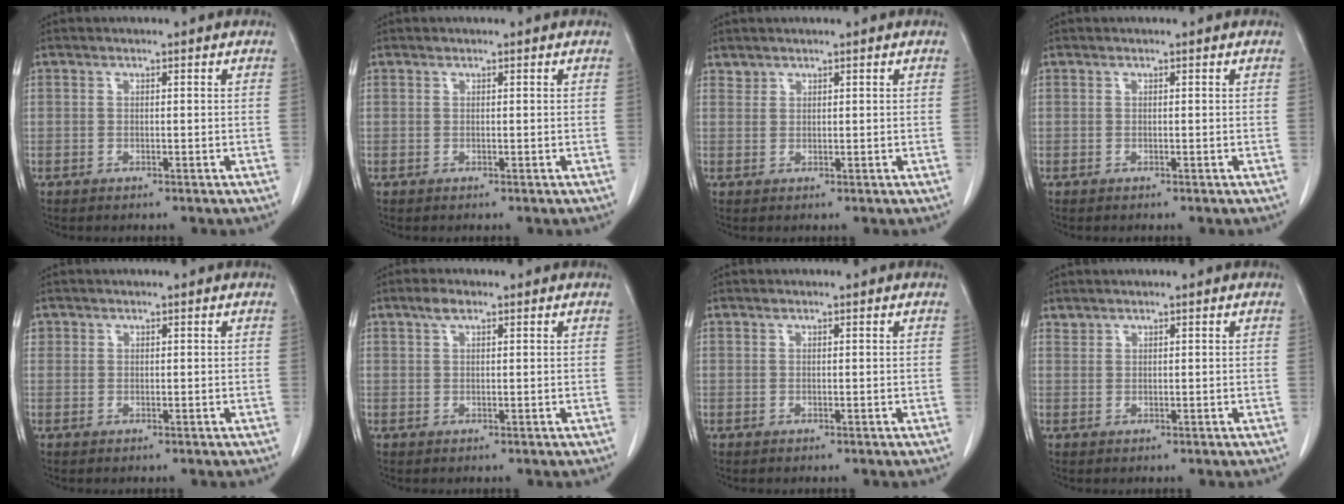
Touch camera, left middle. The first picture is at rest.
{"total": 0.0}
{"total": 0.9, "force": [0.9, 0.2, -0.1], "torque": [0.002, 0.001, 0.017]}
{"total": 0.0}
{"total": 0.9, "force": [0.5, 0.8, 0.1], "torque": [0.008, 0.009, 0.007]}
{"total": 2.0, "force": [1.3, 0.6, 1.4], "torque": [-0.030, 0.008, 0.026]}
{"total": 0.0}
{"total": 0.8, "force": [0.7, 0.1, -0.1], "torque": [-0.002, 0.002, 0.017]}